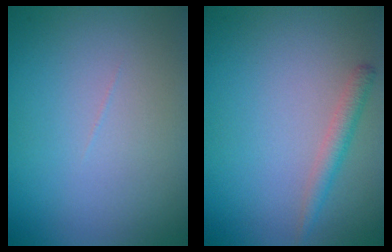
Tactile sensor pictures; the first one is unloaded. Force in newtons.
{"total": 1.7, "press": 1.7, "slide": 0.1}